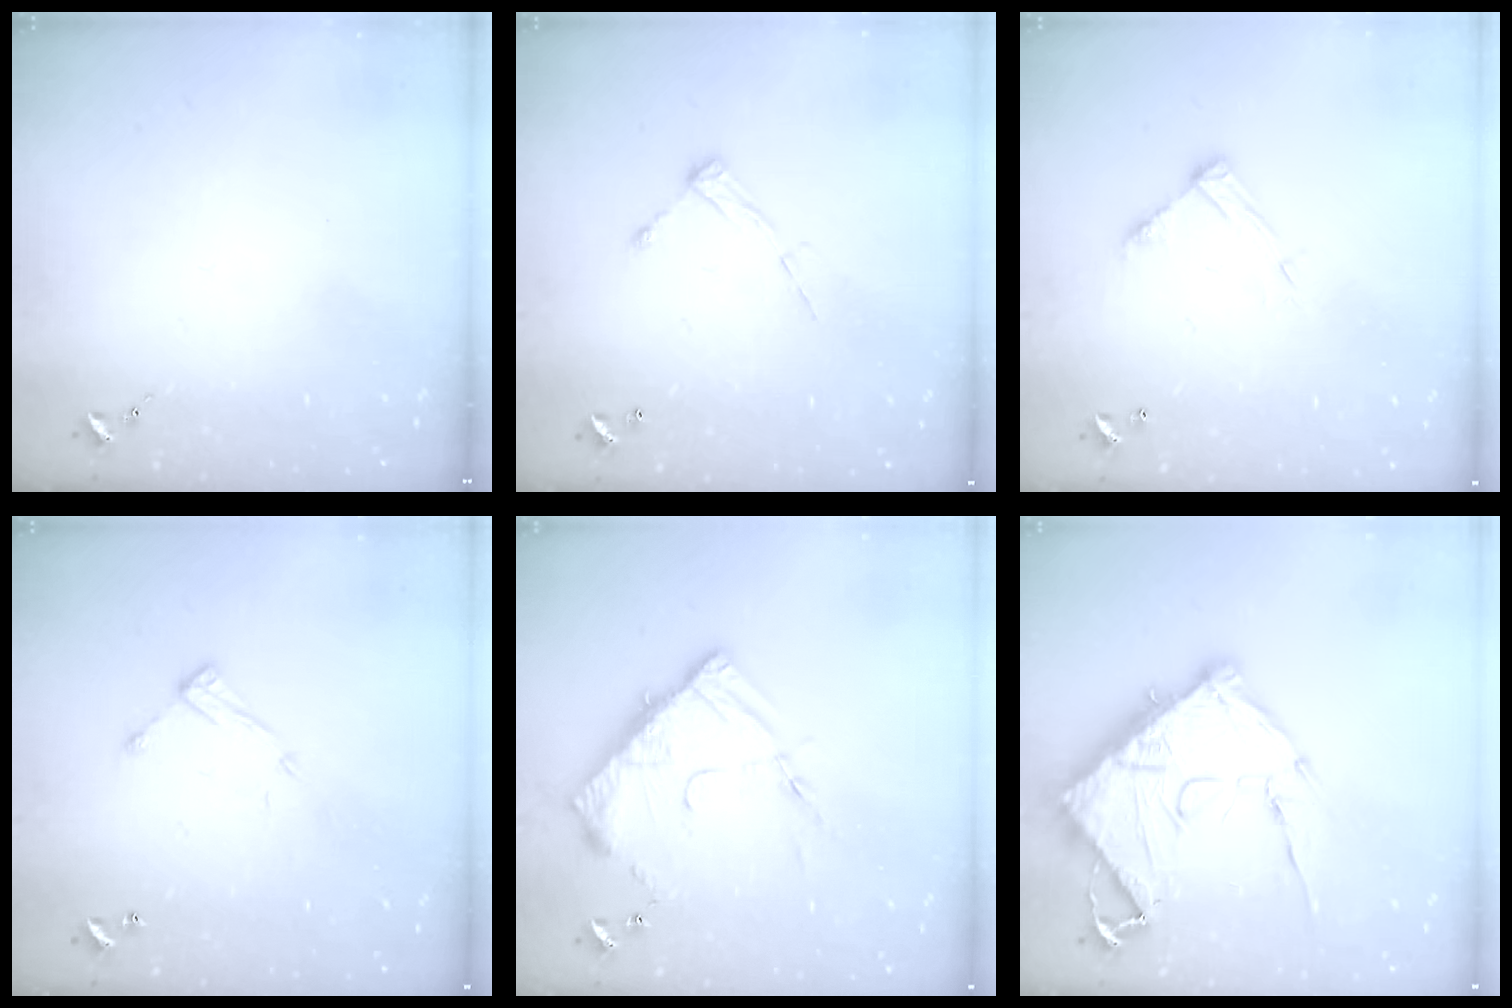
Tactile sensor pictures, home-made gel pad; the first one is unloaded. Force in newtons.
{"total": 8.2, "press": 8.2, "slide": 0.5}
{"total": 9.2, "press": 9.2, "slide": 0.1}
{"total": 8.6, "press": 8.6, "slide": 0.4}
{"total": 14.5, "press": 14.5, "slide": 1.3}
{"total": 20.9, "press": 20.8, "slide": 2.3}